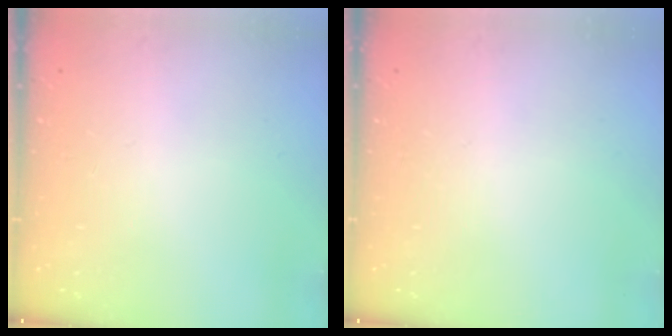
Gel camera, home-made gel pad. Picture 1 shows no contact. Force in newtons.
{"total": 0.0}